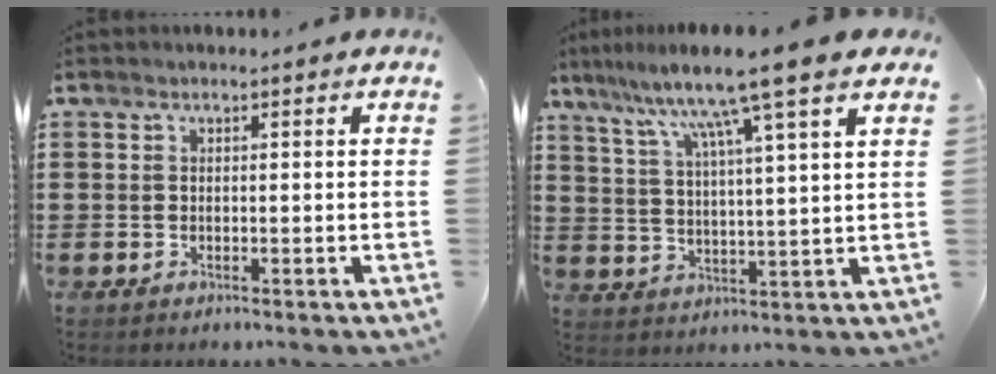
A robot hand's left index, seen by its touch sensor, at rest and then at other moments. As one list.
[{"total": 9.6, "force": [7.2, -0.9, 6.2], "torque": [-0.138, -0.037, 0.112]}]